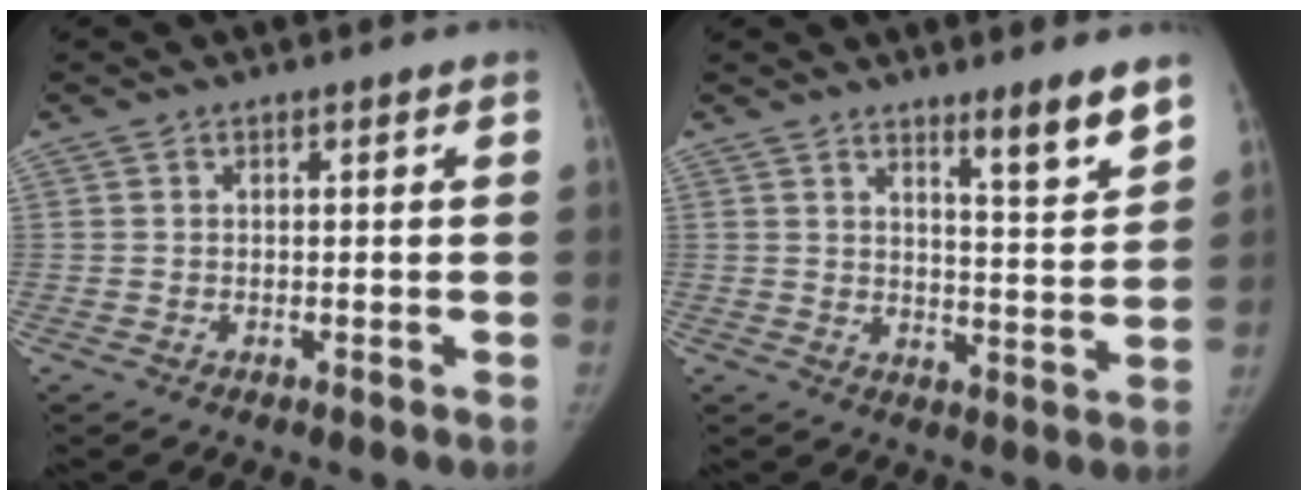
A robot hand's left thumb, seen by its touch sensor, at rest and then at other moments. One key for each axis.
{"total": 7.9, "fx": 5.8, "fy": 0.8, "fz": 5.3, "tx": -0.068, "ty": -0.051, "tz": 0.088}